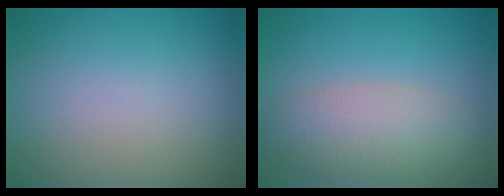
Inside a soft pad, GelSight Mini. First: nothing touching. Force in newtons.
{"total": 5.0, "press": 5.0, "slide": 0.3}